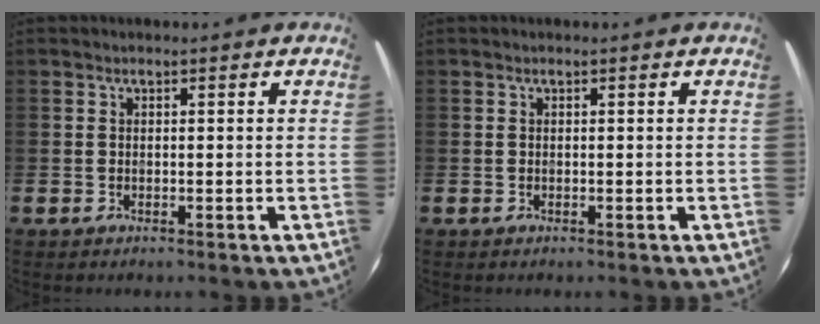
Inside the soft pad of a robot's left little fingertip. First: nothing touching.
{"total": 0.0}